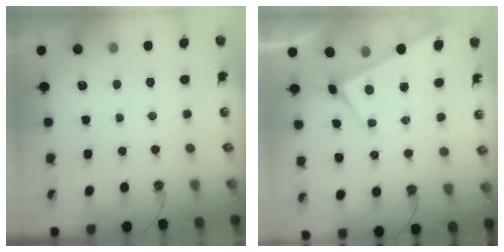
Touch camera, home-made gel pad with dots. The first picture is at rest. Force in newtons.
{"total": 1.3, "press": 1.3, "slide": 0.5}